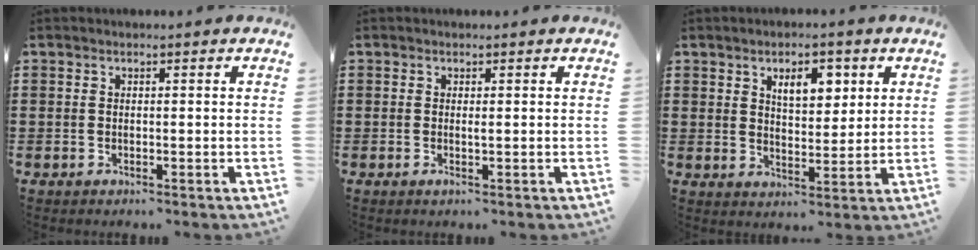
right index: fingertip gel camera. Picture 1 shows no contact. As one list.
[{"total": 0.7, "force": [0.0, -0.1, 0.7], "torque": [-0.014, -0.006, 0.000]}, {"total": 5.7, "force": [2.6, 2.9, 4.2], "torque": [-0.060, -0.002, 0.037]}]